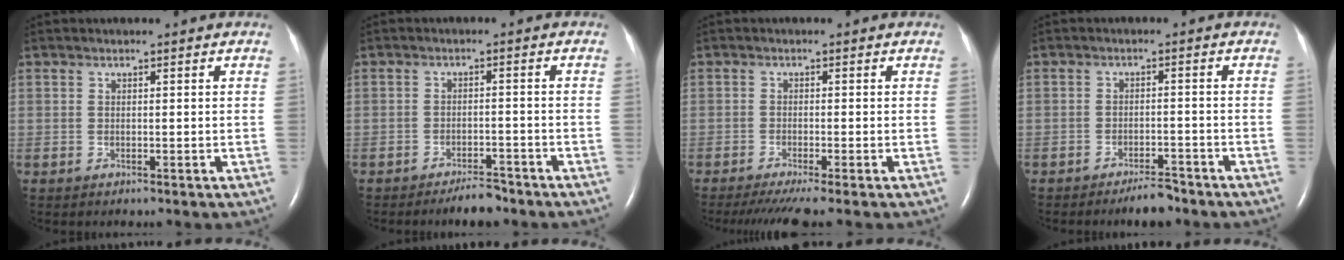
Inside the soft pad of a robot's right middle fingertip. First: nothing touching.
{"total": 3.8, "force": [-3.3, 0.9, 1.6], "torque": [-0.028, -0.002, -0.052]}
{"total": 5.8, "force": [-4.7, -0.4, 3.5], "torque": [-0.052, -0.017, -0.076]}
{"total": 3.7, "force": [-3.2, 0.8, 1.7], "torque": [-0.029, -0.002, -0.051]}